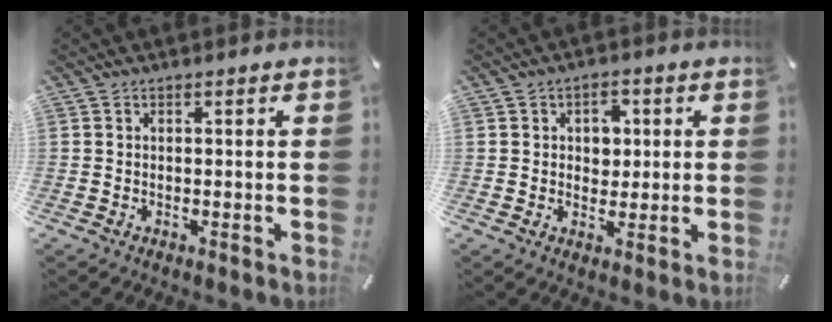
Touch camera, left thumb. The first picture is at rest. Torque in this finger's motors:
{"motor_torque": [0.31, -0.21, 0.12, 0.16, 0.03]}